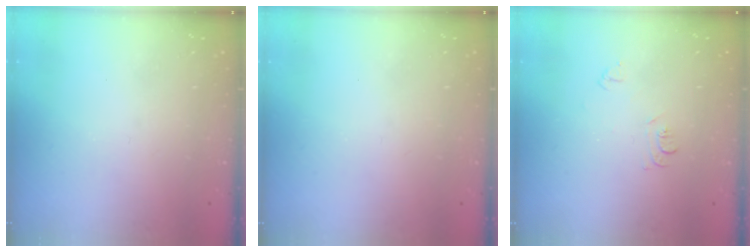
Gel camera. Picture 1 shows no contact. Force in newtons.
{"total": 2.1, "press": 2.0, "slide": 0.4}
{"total": 4.9, "press": 4.9, "slide": 0.7}